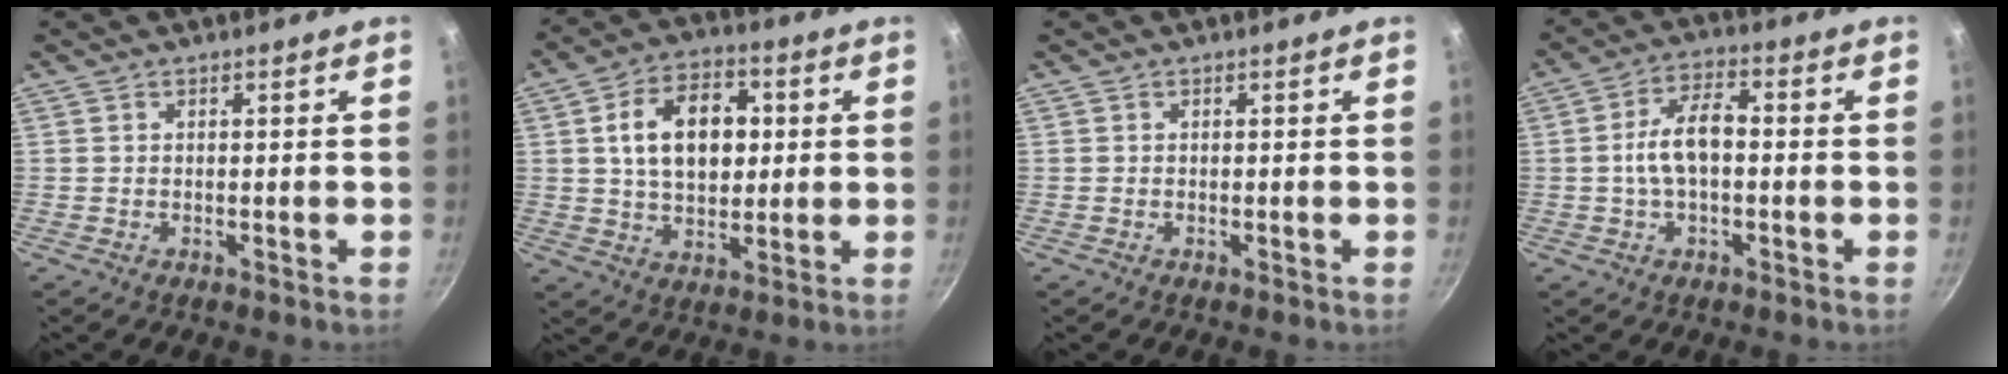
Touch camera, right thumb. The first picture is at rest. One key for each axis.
{"total": 14.3, "fx": 2.5, "fy": 9.6, "fz": 10.3, "tx": -0.136, "ty": 0.008, "tz": 0.036}
{"total": 0.0}
{"total": 8.4, "fx": -0.5, "fy": 4.3, "fz": 7.2, "tx": -0.124, "ty": 0.030, "tz": -0.015}